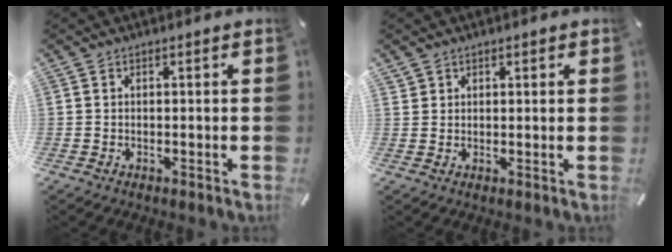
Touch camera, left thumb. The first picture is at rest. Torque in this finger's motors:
{"motor_torque": [0.37, -0.77, 0.02, -0.02, 0.00]}